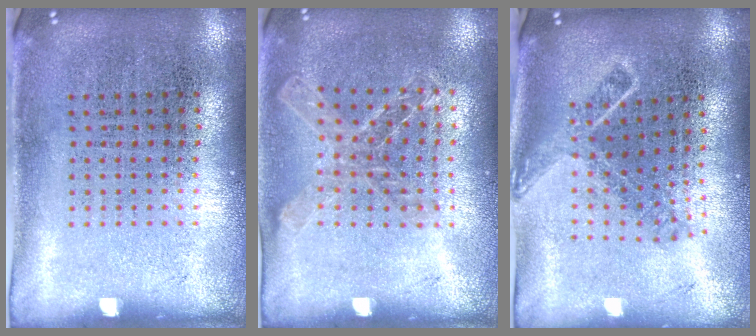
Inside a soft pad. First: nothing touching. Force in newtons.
{"total": 1.2, "press": 1.2, "slide": 0.1}
{"total": 1.7, "press": 1.3, "slide": 1.1}